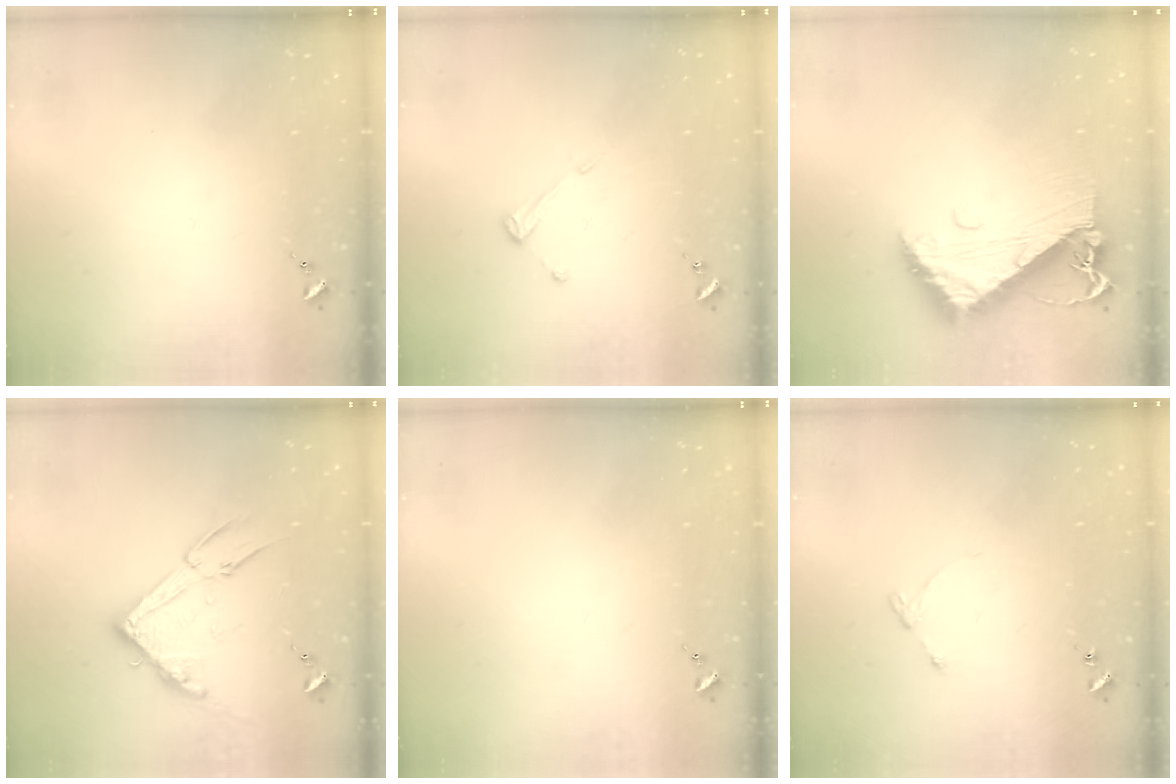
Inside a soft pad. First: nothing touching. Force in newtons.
{"total": 3.9, "press": 3.9, "slide": 0.4}
{"total": 11.4, "press": 11.3, "slide": 1.4}
{"total": 16.1, "press": 16.1, "slide": 0.6}
{"total": 0.0}
{"total": 4.0, "press": 3.9, "slide": 0.5}